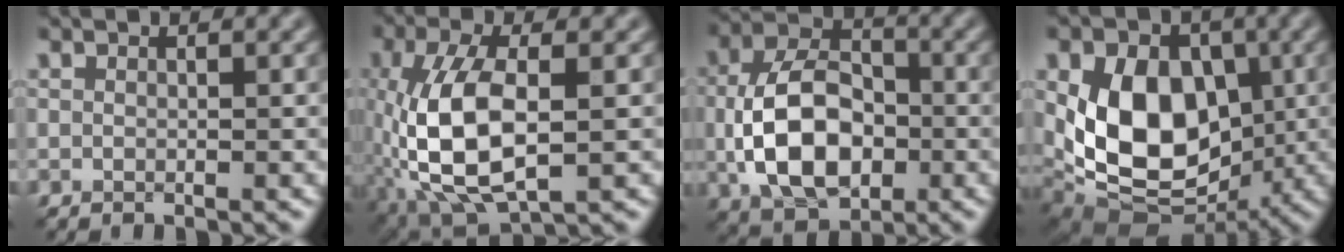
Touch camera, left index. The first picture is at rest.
{"total": 9.6, "force": [-1.6, 4.4, 8.4], "torque": [-0.184, 0.001, -0.031]}
{"total": 9.6, "force": [-1.3, 6.2, 7.2], "torque": [-0.146, 0.005, -0.029]}
{"total": 11.6, "force": [0.2, 8.2, 8.2], "torque": [-0.143, -0.015, 0.005]}